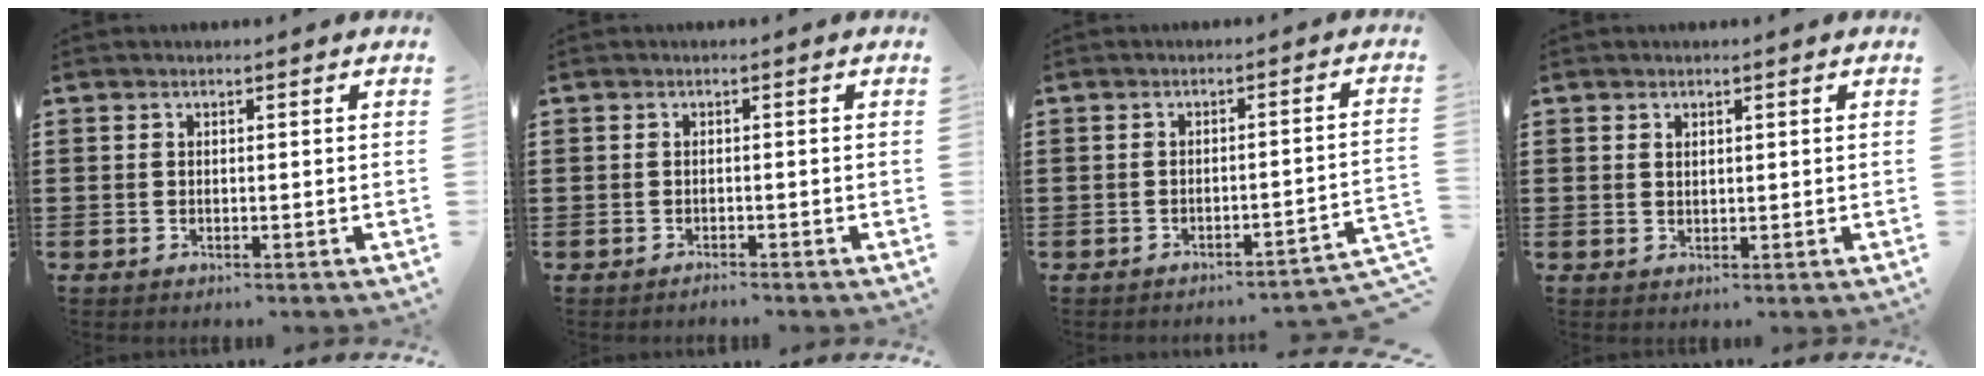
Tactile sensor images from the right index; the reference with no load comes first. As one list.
[{"total": 0.7, "force": [-0.7, 0.0, 0.1], "torque": [-0.004, 0.000, -0.015]}, {"total": 2.6, "force": [-2.2, -0.3, 1.2], "torque": [-0.025, -0.006, -0.048]}, {"total": 1.0, "force": [0.8, 0.6, 0.2], "torque": [-0.006, 0.003, 0.016]}]